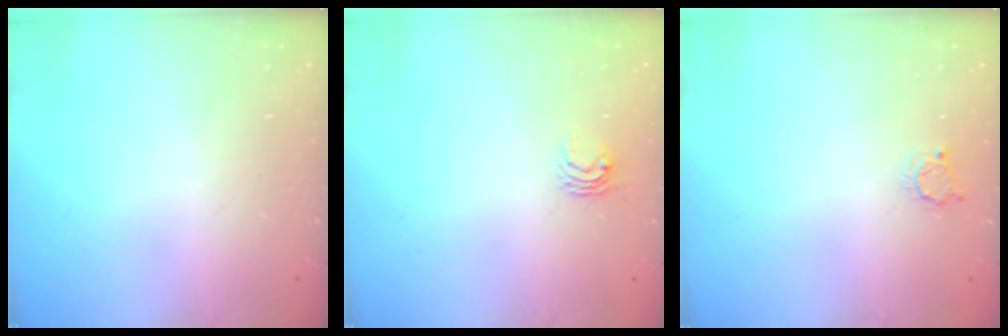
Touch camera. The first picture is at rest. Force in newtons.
{"total": 4.1, "press": 4.0, "slide": 0.5}
{"total": 3.6, "press": 3.6, "slide": 0.4}